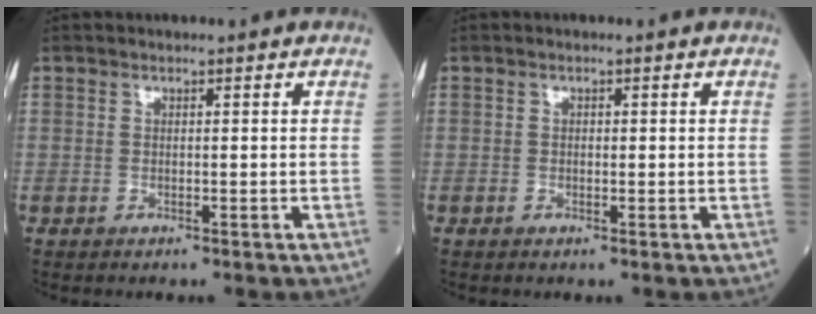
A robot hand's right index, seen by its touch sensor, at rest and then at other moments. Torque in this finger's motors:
{"motor_torque": [-0.03, -0.04, -0.03, -0.01]}